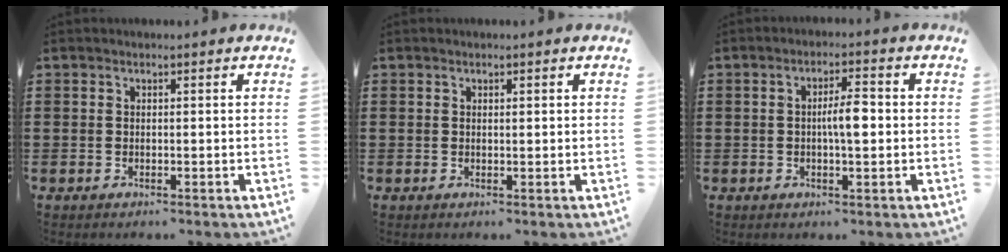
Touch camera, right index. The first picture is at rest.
{"total": 0.5, "force": [0.2, 0.2, 0.4], "torque": [-0.009, 0.001, 0.005]}
{"total": 4.6, "force": [-0.1, 1.2, 4.4], "torque": [-0.079, 0.003, -0.005]}